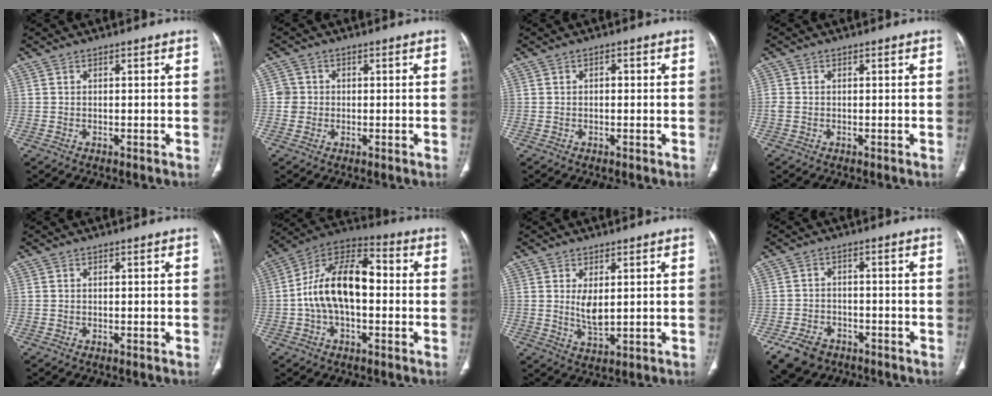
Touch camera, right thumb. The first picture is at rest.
{"total": 2.7, "force": [-0.1, 2.7, 0.3], "torque": [0.016, 0.009, -0.005]}
{"total": 0.9, "force": [0.0, 0.5, 0.8], "torque": [-0.010, -0.001, -0.002]}
{"total": 1.5, "force": [-0.2, 1.2, 0.8], "torque": [-0.023, 0.000, -0.004]}
{"total": 0.0}
{"total": 16.1, "force": [-0.6, 9.0, 13.3], "torque": [-0.226, 0.045, -0.021]}
{"total": 4.3, "force": [1.0, 1.8, 3.8], "torque": [-0.063, -0.023, 0.026]}
{"total": 8.4, "force": [-5.2, 5.5, 3.4], "torque": [-0.066, 0.023, -0.082]}